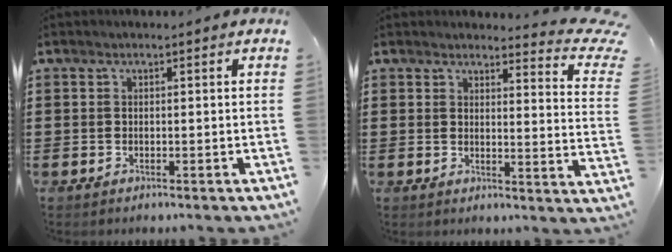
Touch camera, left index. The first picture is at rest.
{"total": 4.2, "force": [3.7, 0.2, 2.0], "torque": [-0.032, -0.024, 0.060]}